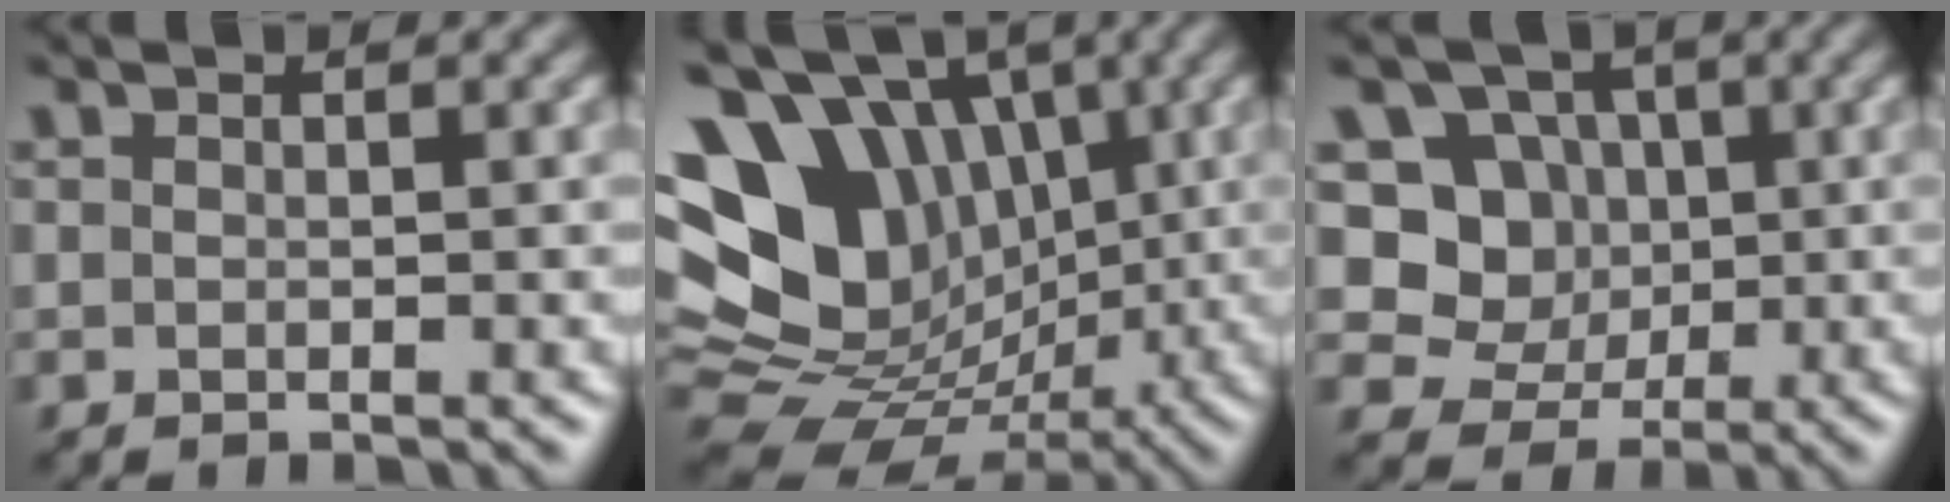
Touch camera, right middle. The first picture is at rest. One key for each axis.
{"total": 14.7, "fx": 2.9, "fy": 11.7, "fz": 8.5, "tx": -0.176, "ty": 0.016, "tz": 0.055}
{"total": 4.7, "fx": 0.8, "fy": 4.4, "fz": 1.2, "tx": -0.014, "ty": 0.000, "tz": 0.005}